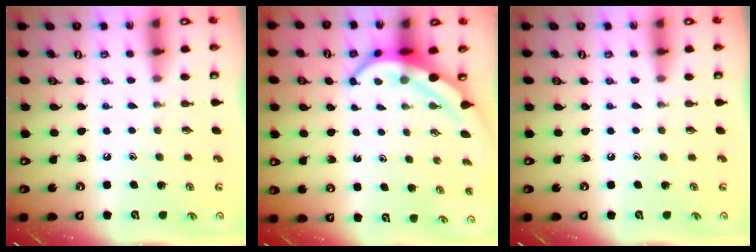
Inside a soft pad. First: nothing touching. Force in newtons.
{"total": 6.4, "press": 6.3, "slide": 0.8}
{"total": 0.0}